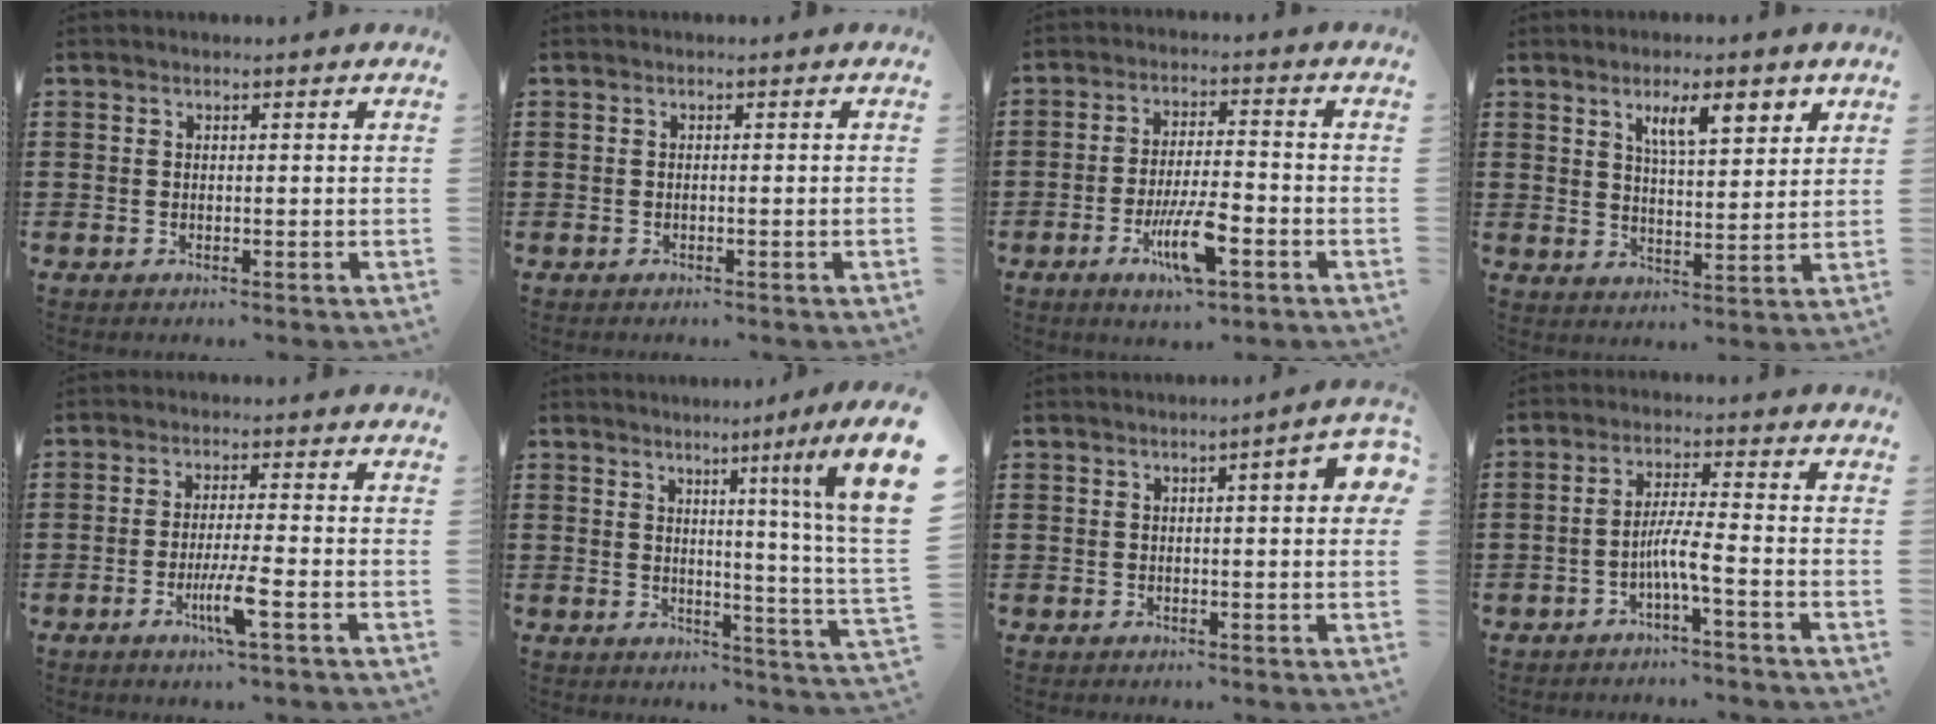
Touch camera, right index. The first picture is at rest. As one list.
[{"total": 0.6, "force": [-0.4, -0.1, 0.4], "torque": [-0.008, -0.002, -0.007]}, {"total": 9.0, "force": [-3.8, 2.6, 7.7], "torque": [-0.153, -0.003, -0.069]}, {"total": 7.1, "force": [3.7, 2.2, 5.6], "torque": [-0.095, -0.001, 0.058]}, {"total": 5.6, "force": [-2.4, 0.2, 5.1], "torque": [-0.097, -0.016, -0.044]}, {"total": 7.1, "force": [3.2, 0.0, 6.3], "torque": [-0.119, -0.025, 0.042]}, {"total": 4.5, "force": [0.7, 0.8, 4.4], "torque": [-0.065, 0.000, 0.007]}, {"total": 4.7, "force": [-2.3, 0.0, 4.1], "torque": [-0.081, -0.005, -0.045]}]